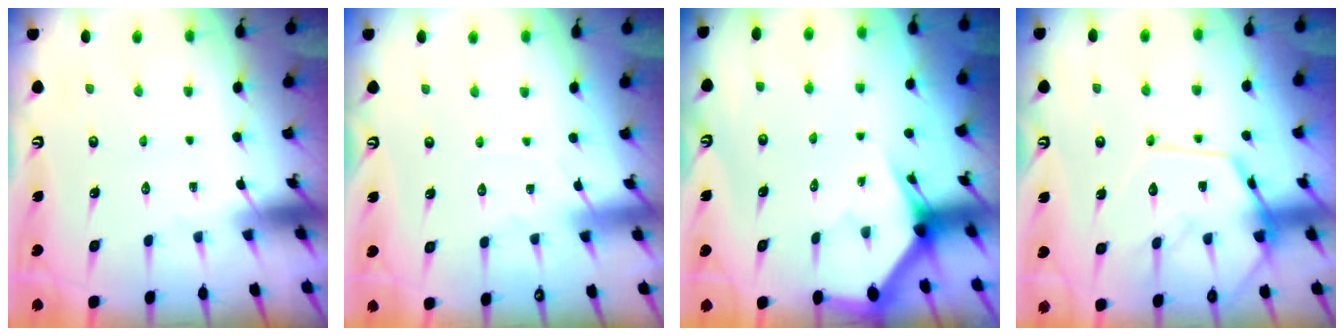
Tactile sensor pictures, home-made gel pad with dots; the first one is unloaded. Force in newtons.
{"total": 3.0, "press": 2.9, "slide": 0.4}
{"total": 3.0, "press": 3.0, "slide": 0.1}
{"total": 13.5, "press": 13.4, "slide": 1.2}